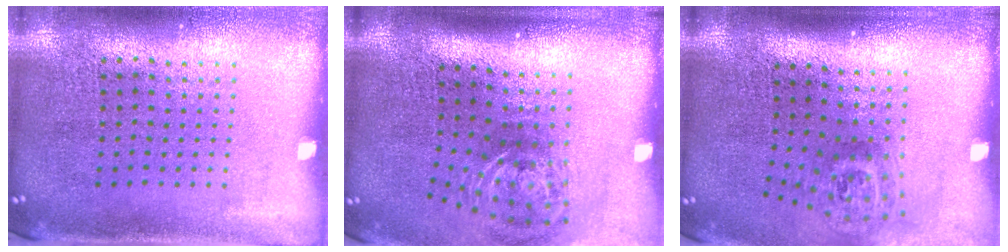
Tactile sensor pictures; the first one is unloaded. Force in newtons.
{"total": 1.9, "press": 1.2, "slide": 1.5}
{"total": 1.8, "press": 1.2, "slide": 1.4}